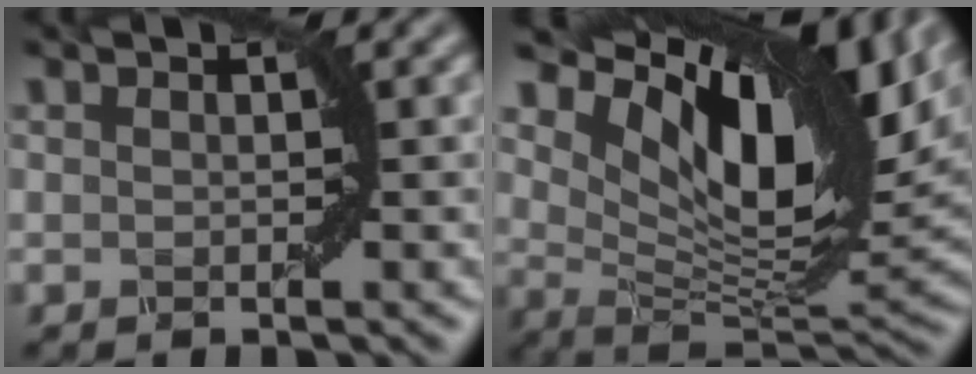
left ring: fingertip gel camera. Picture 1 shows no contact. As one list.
[{"total": 14.3, "force": [5.8, 6.5, 11.3], "torque": [-0.184, 0.010, 0.104]}]